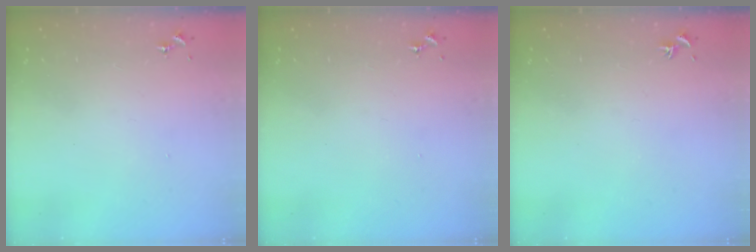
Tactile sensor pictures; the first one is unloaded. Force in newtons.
{"total": 0.0}
{"total": 0.0}